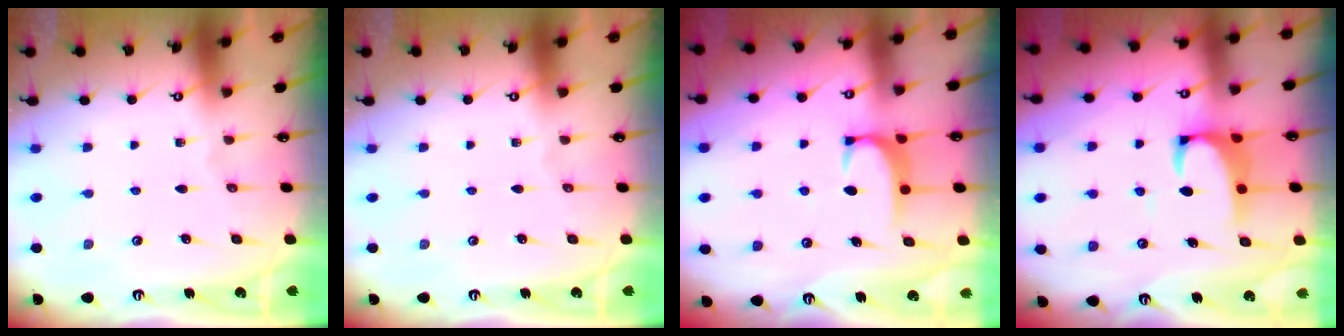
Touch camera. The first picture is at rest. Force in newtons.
{"total": 0.0}
{"total": 1.8, "press": 1.7, "slide": 0.5}
{"total": 2.5, "press": 2.3, "slide": 1.0}